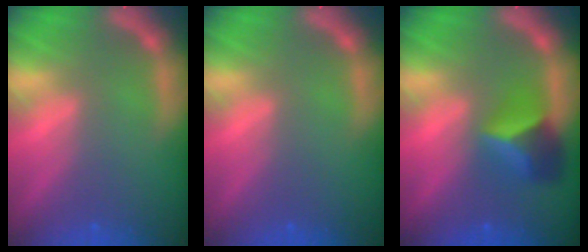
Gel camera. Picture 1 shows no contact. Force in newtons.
{"total": 0.0}
{"total": 4.4}